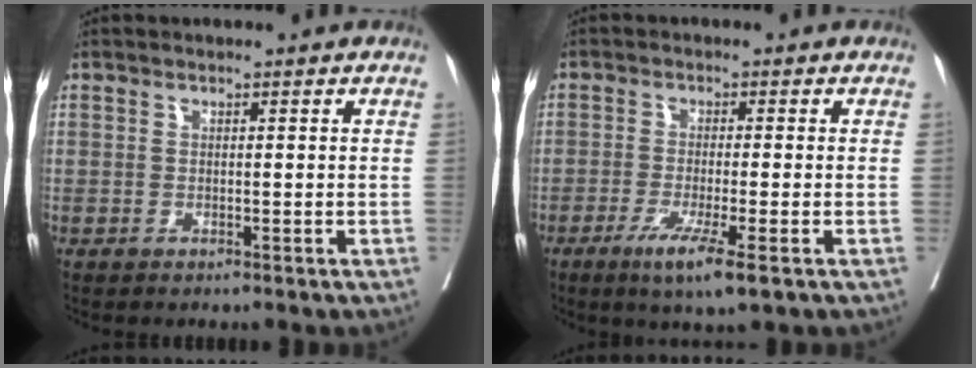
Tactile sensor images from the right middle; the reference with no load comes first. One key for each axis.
{"total": 6.5, "fx": -3.4, "fy": 0.0, "fz": 5.5, "tx": -0.096, "ty": -0.019, "tz": -0.057}